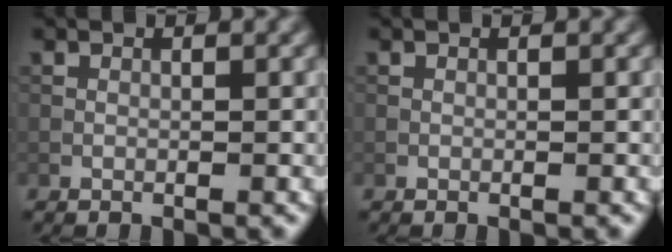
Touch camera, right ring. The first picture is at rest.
{"total": 0.0}